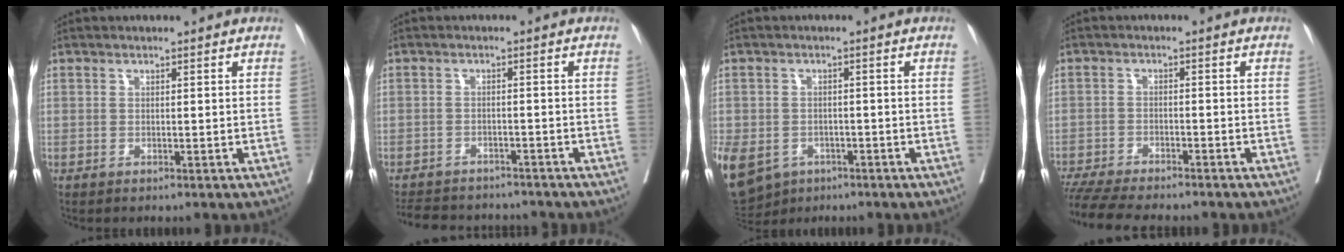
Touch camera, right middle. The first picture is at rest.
{"total": 11.3, "force": [-10.4, 3.4, 3.1], "torque": [-0.064, 0.004, -0.137]}
{"total": 21.5, "force": [-9.8, 16.8, 9.2], "torque": [-0.330, -0.025, -0.143]}
{"total": 12.5, "force": [-11.1, 1.7, 5.5], "torque": [-0.084, -0.016, -0.167]}